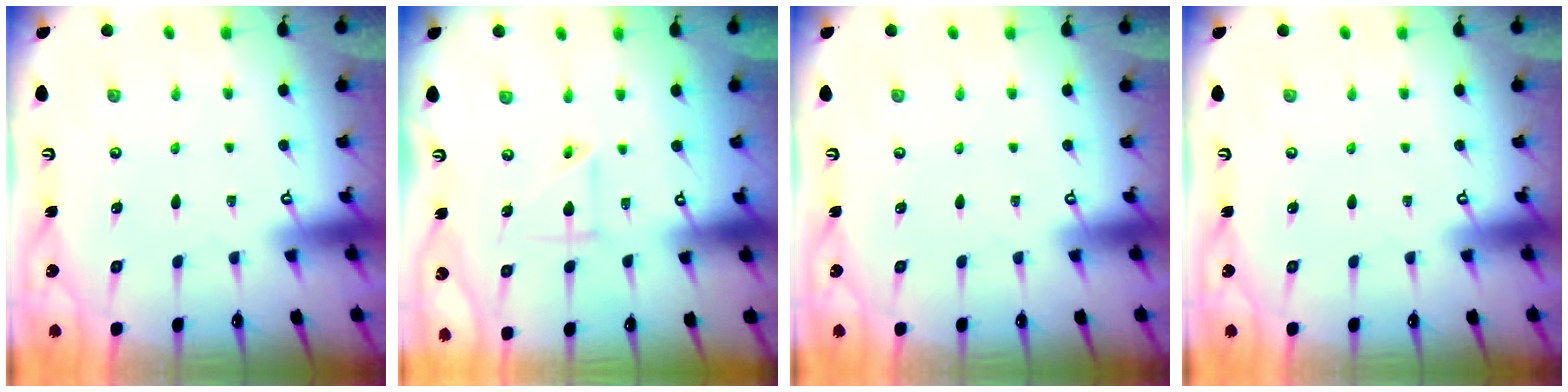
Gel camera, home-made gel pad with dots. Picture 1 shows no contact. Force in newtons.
{"total": 5.7, "press": 5.5, "slide": 1.3}
{"total": 0.0}
{"total": 0.0}